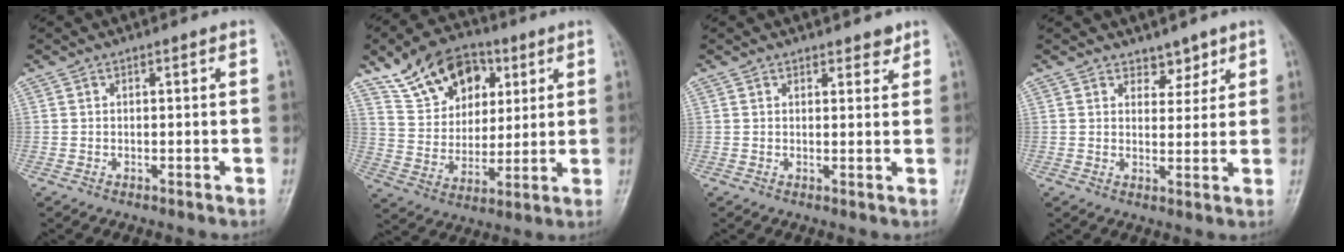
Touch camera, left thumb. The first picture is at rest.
{"total": 15.5, "force": [7.9, 10.5, 8.2], "torque": [-0.099, -0.015, 0.144]}
{"total": 2.2, "force": [1.8, 1.1, 0.7], "torque": [0.009, -0.011, 0.019]}
{"total": 3.5, "force": [2.7, 2.1, 0.7], "torque": [0.016, -0.018, 0.040]}